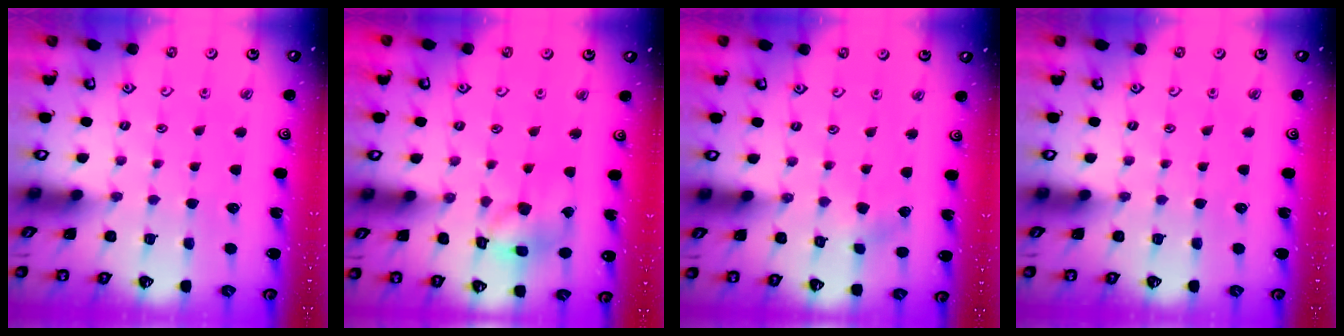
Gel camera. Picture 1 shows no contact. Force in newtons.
{"total": 12.3, "press": 12.2, "slide": 1.6}
{"total": 2.9, "press": 2.8, "slide": 0.3}
{"total": 0.0}